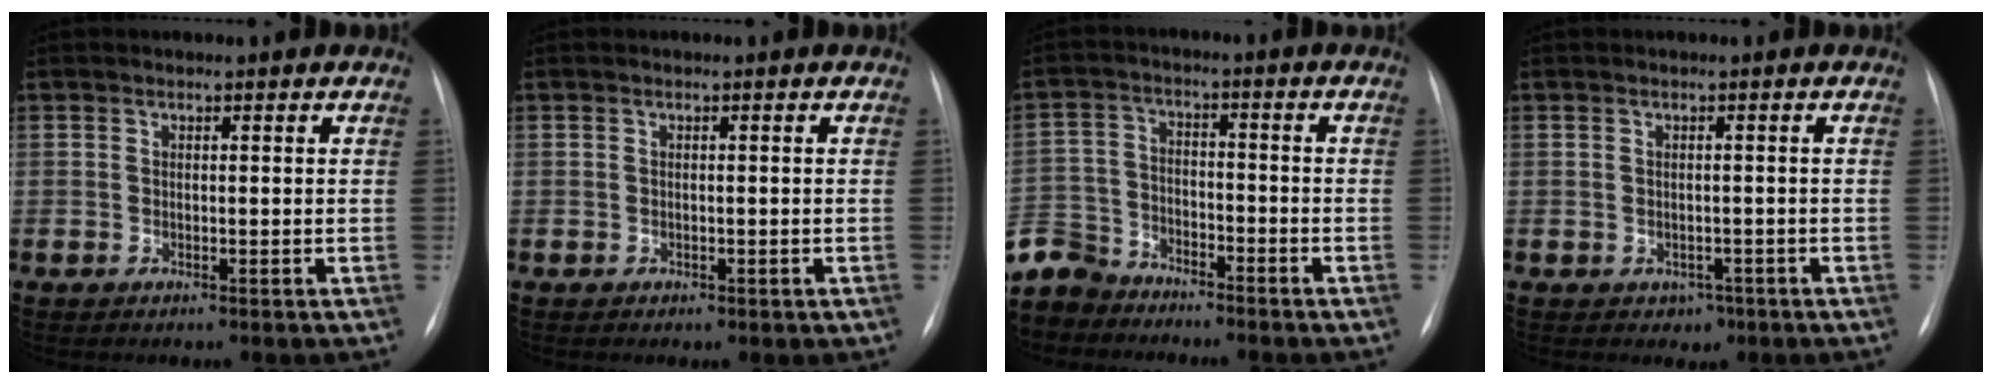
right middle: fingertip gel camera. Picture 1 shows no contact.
{"total": 0.6, "force": [-0.3, 0.4, 0.4], "torque": [-0.004, 0.001, -0.002]}
{"total": 12.2, "force": [-10.5, 5.8, 2.0], "torque": [-0.070, 0.009, -0.199]}
{"total": 1.8, "force": [-0.9, 1.5, 0.6], "torque": [-0.004, 0.004, -0.006]}